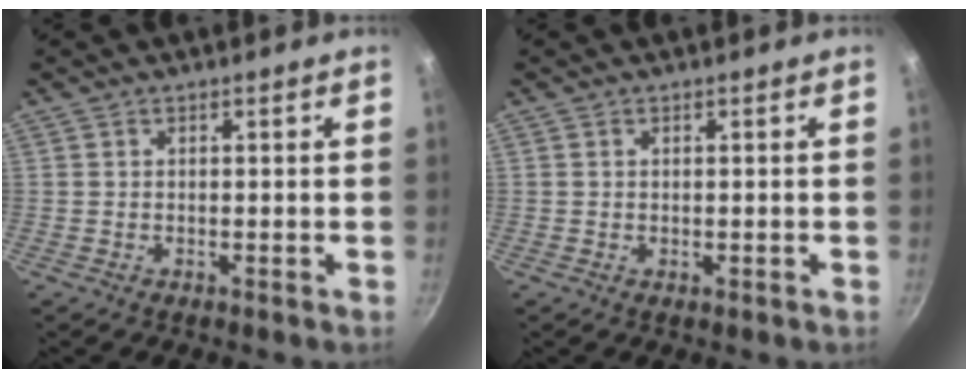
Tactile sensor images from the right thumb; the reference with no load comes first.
{"total": 0.5, "force": [-0.1, 0.2, 0.5], "torque": [-0.005, 0.000, -0.001]}